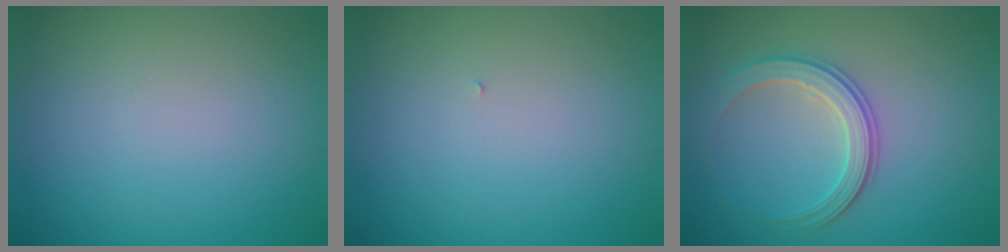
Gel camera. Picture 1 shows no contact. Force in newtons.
{"total": 0.0}
{"total": 2.9, "press": 2.8, "slide": 0.5}